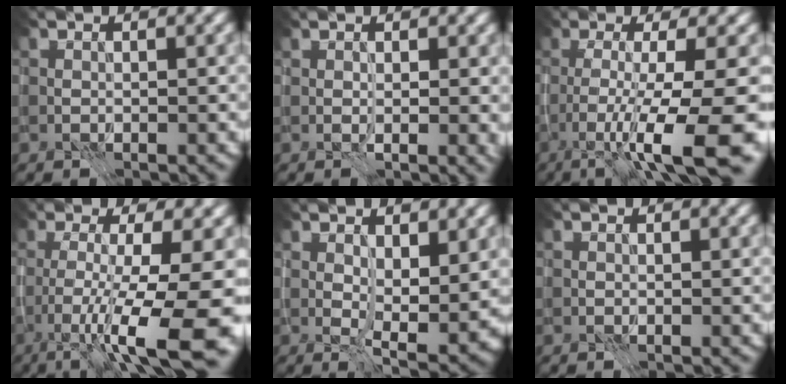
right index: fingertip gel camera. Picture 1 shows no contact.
{"total": 1.8, "force": [0.5, 0.5, 1.7], "torque": [-0.022, 0.000, 0.011]}
{"total": 10.8, "force": [-3.8, 1.9, 9.9], "torque": [-0.137, -0.009, -0.054]}
{"total": 11.9, "force": [-4.1, 2.3, 10.9], "torque": [-0.160, -0.009, -0.054]}
{"total": 5.9, "force": [1.5, 2.1, 5.3], "torque": [-0.084, -0.008, 0.036]}
{"total": 0.0}